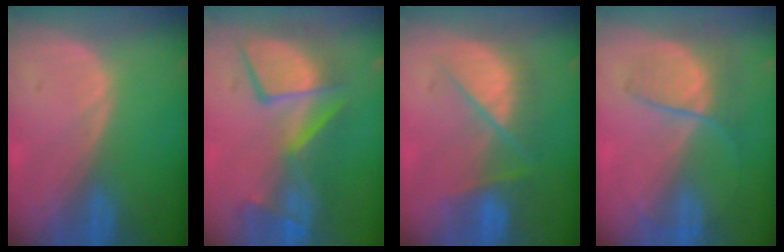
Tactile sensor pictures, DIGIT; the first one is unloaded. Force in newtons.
{"total": 10.4, "press": 9.8, "slide": 3.4}
{"total": 7.2, "press": 7.2, "slide": 0.5}
{"total": 6.6, "press": 6.0, "slide": 2.8}